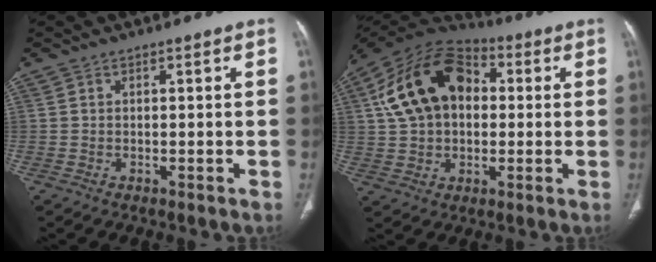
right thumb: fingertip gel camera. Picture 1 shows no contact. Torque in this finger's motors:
{"motor_torque": [-0.82, 2.83, 1.85, -0.19, 0.24]}